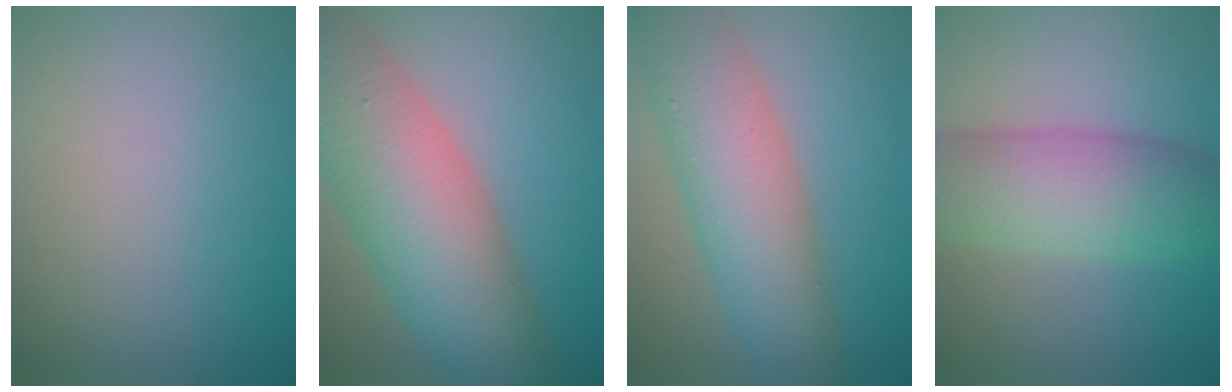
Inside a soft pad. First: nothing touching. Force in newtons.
{"total": 13.2, "press": 13.2, "slide": 0.5}
{"total": 8.6, "press": 8.6, "slide": 0.1}
{"total": 7.8, "press": 7.8, "slide": 0.1}